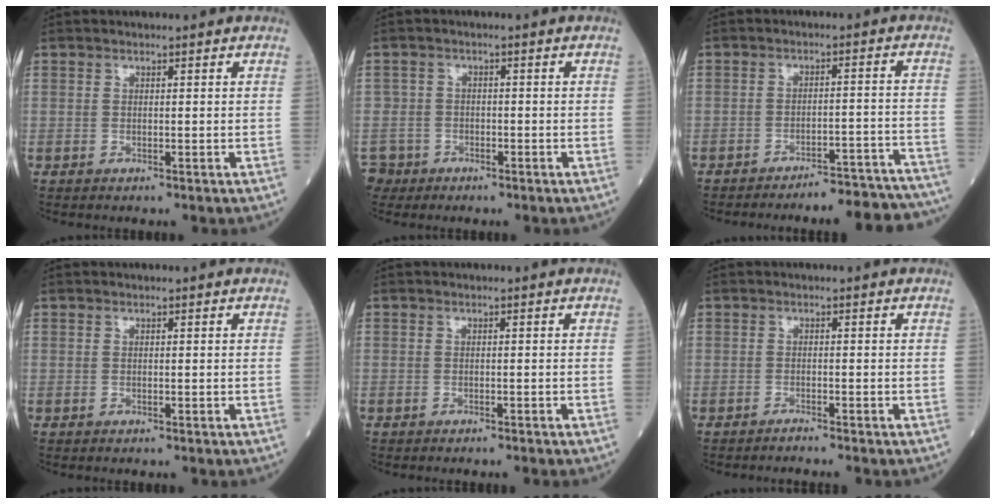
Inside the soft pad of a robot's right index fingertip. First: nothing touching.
{"total": 4.0, "force": [-2.1, 3.4, -0.5], "torque": [0.010, 0.011, -0.041]}
{"total": 15.0, "force": [-14.5, 1.3, 3.4], "torque": [-0.005, 0.023, -0.173]}
{"total": 0.0}
{"total": 1.0, "force": [-0.9, -0.1, 0.3], "torque": [-0.007, 0.000, -0.013]}
{"total": 1.3, "force": [-1.2, -0.4, 0.3], "torque": [-0.004, 0.001, -0.016]}